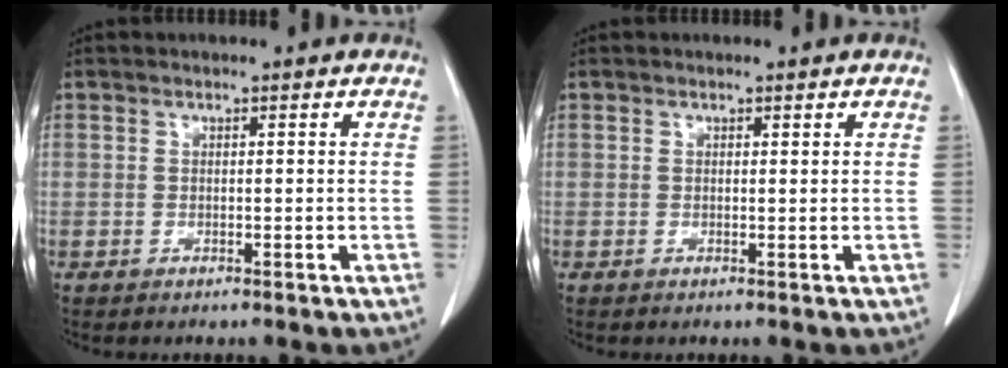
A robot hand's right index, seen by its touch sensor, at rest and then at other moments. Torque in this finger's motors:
{"motor_torque": [-0.42, 0.65, 0.03, 0.00]}